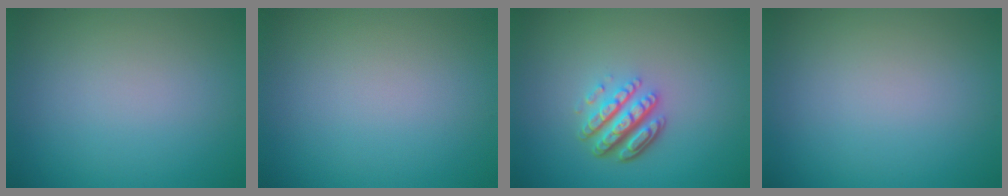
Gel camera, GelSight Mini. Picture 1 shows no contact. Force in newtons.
{"total": 0.0}
{"total": 4.9, "press": 3.4, "slide": 3.5}
{"total": 0.0}